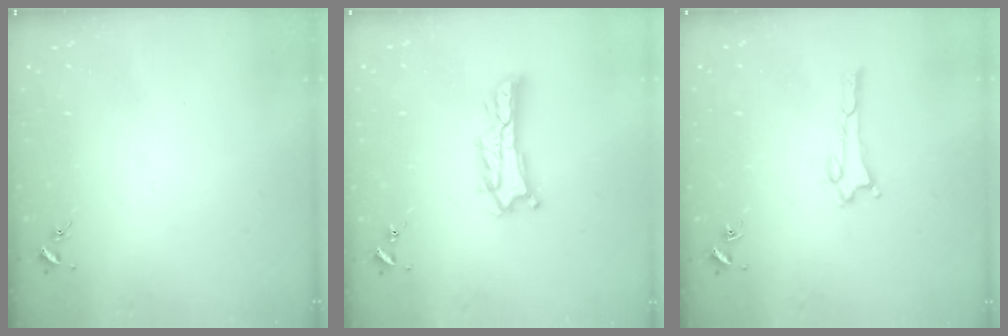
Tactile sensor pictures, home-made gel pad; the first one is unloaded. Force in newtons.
{"total": 4.3, "press": 4.3, "slide": 0.5}
{"total": 1.6, "press": 1.6, "slide": 0.1}